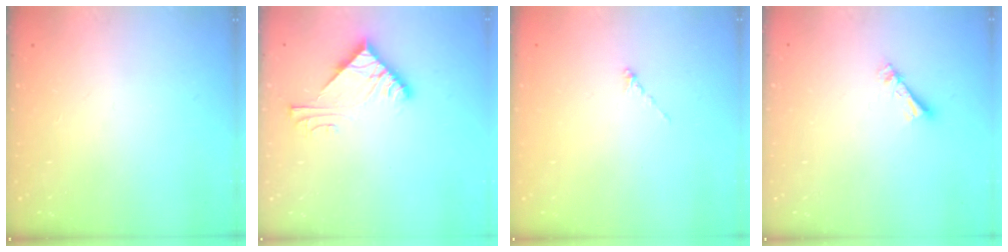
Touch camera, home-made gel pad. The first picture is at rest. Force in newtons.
{"total": 6.6, "press": 6.6, "slide": 0.5}
{"total": 0.0}
{"total": 4.4, "press": 4.4, "slide": 0.2}